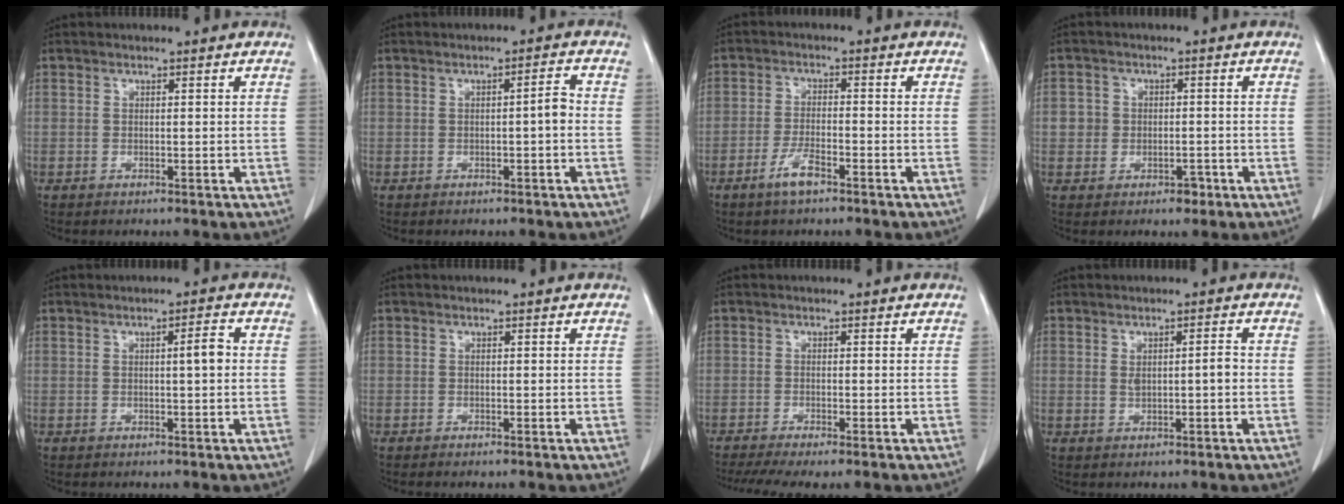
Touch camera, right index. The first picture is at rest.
{"total": 2.0, "force": [-0.4, 0.2, 2.0], "torque": [-0.027, 0.004, -0.007]}
{"total": 4.1, "force": [-2.6, 0.7, 3.0], "torque": [-0.061, -0.002, -0.047]}
{"total": 3.7, "force": [-0.9, 3.3, 1.4], "torque": [-0.010, 0.009, -0.007]}
{"total": 2.5, "force": [0.2, 0.2, 2.5], "torque": [-0.039, 0.003, 0.002]}
{"total": 0.7, "force": [-0.6, 0.0, 0.4], "torque": [-0.005, -0.002, -0.009]}
{"total": 6.7, "force": [-5.3, 0.6, 4.1], "torque": [-0.063, -0.012, -0.085]}
{"total": 2.6, "force": [0.1, 0.7, 2.5], "torque": [-0.046, 0.007, 0.007]}